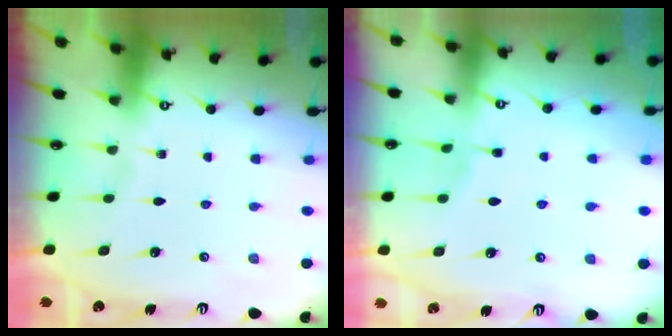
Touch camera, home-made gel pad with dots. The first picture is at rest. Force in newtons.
{"total": 3.0, "press": 2.9, "slide": 0.5}